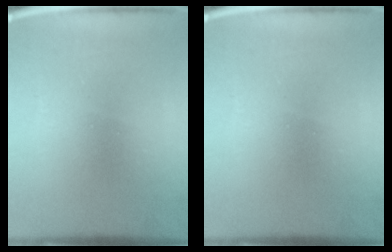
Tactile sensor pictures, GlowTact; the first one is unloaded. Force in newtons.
{"total": 0.0}